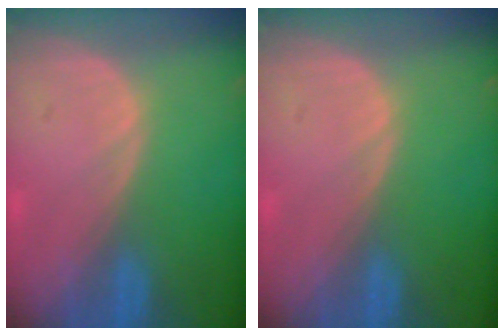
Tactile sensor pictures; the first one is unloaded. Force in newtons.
{"total": 0.0}